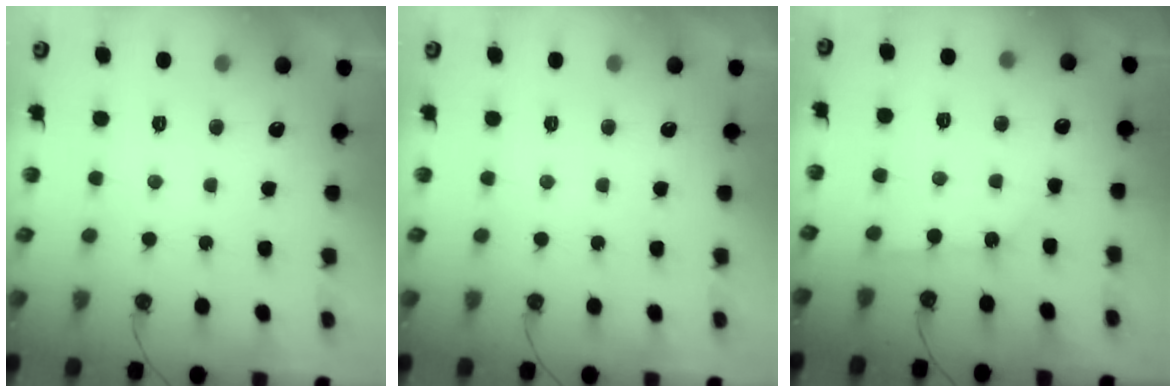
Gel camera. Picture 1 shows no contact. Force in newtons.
{"total": 0.0}
{"total": 1.8, "press": 1.8, "slide": 0.3}